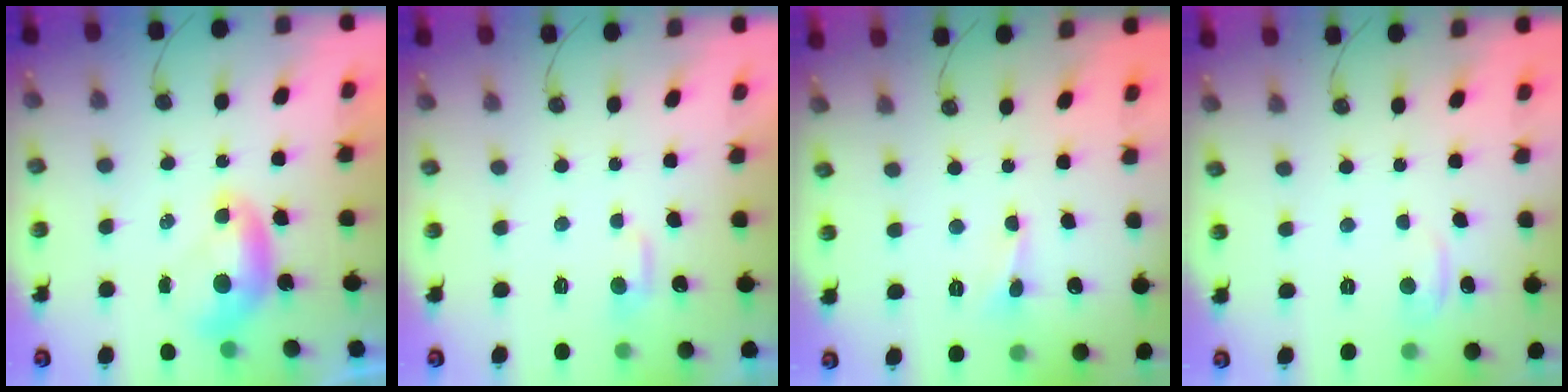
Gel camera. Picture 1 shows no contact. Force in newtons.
{"total": 1.9, "press": 1.9, "slide": 0.5}
{"total": 1.3, "press": 1.2, "slide": 0.5}
{"total": 1.0, "press": 0.8, "slide": 0.7}